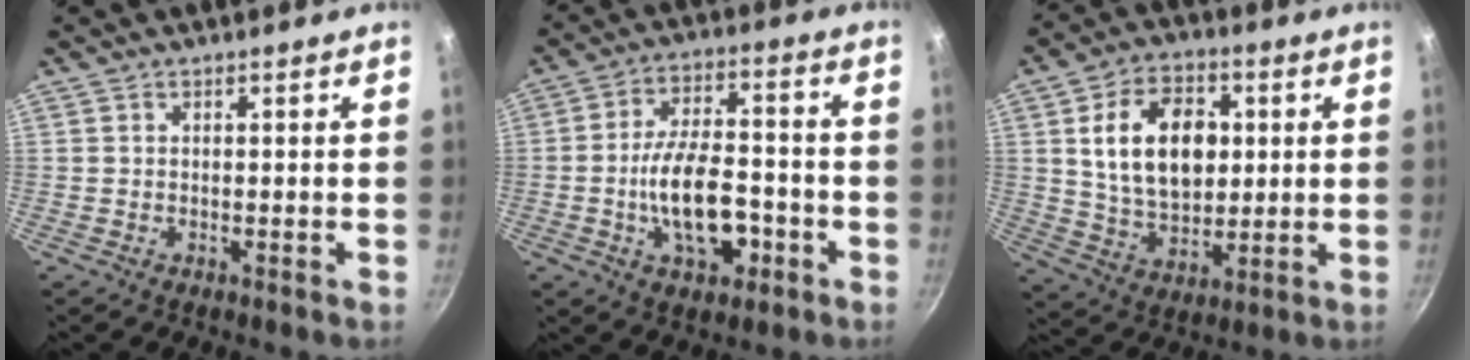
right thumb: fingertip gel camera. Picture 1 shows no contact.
{"total": 13.5, "force": [-4.0, 7.0, 10.9], "torque": [-0.168, 0.034, -0.065]}
{"total": 16.4, "force": [3.0, 11.1, 11.8], "torque": [-0.169, -0.003, 0.054]}